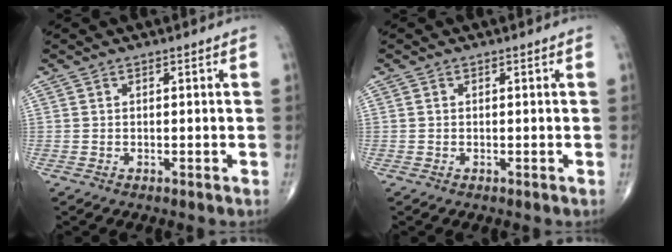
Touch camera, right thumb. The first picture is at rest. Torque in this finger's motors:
{"motor_torque": [-0.15, 0.10, 0.12, 0.01, -0.03]}